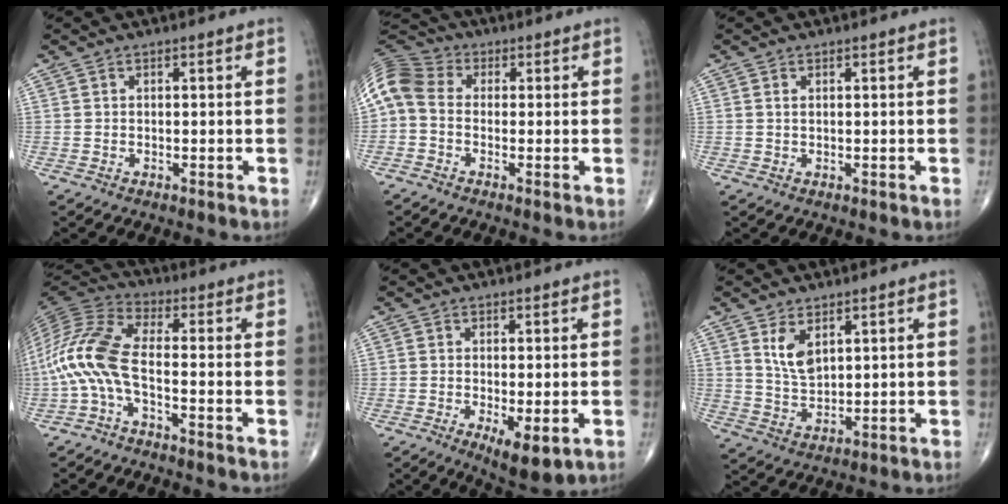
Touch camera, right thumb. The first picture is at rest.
{"total": 8.1, "force": [-0.1, 6.0, 5.5], "torque": [-0.112, 0.022, -0.020]}
{"total": 0.6, "force": [0.3, 0.2, 0.5], "torque": [-0.010, 0.004, 0.005]}
{"total": 11.2, "force": [-3.3, 3.5, 10.1], "torque": [-0.238, 0.041, -0.075]}
{"total": 6.8, "force": [-2.1, 2.5, 6.0], "torque": [-0.091, -0.018, -0.025]}
{"total": 5.3, "force": [2.6, 2.7, 3.7], "torque": [-0.059, -0.019, 0.056]}